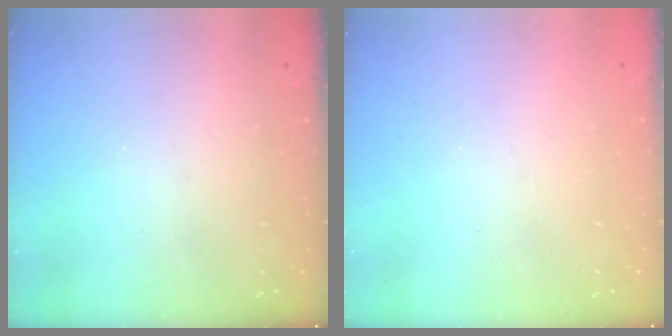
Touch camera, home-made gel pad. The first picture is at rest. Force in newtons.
{"total": 0.0}